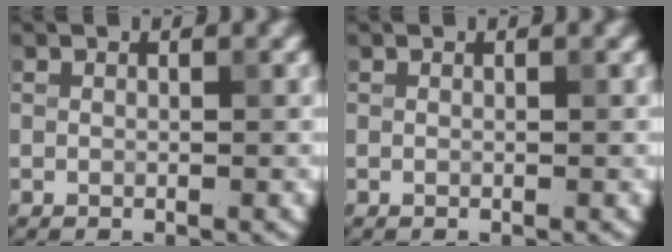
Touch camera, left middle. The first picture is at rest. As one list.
[{"total": 0.0}]